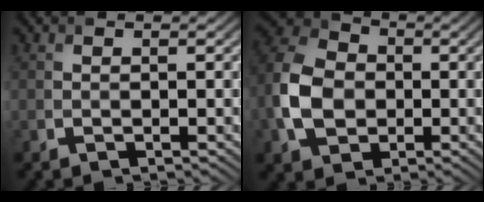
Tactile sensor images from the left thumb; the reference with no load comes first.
{"total": 9.7, "force": [-1.3, 7.2, 6.3], "torque": [-0.159, 0.005, -0.038]}